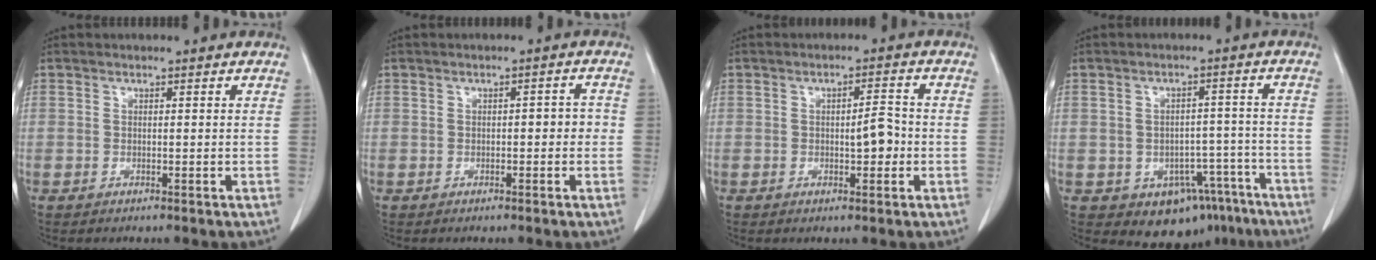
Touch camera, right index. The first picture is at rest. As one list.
[{"total": 2.2, "force": [-0.3, 1.0, 2.0], "torque": [-0.025, 0.012, -0.002]}, {"total": 3.7, "force": [-0.6, 1.0, 3.5], "torque": [-0.053, 0.003, -0.006]}, {"total": 10.4, "force": [-6.6, 6.9, 4.1], "torque": [-0.025, 0.030, -0.081]}]